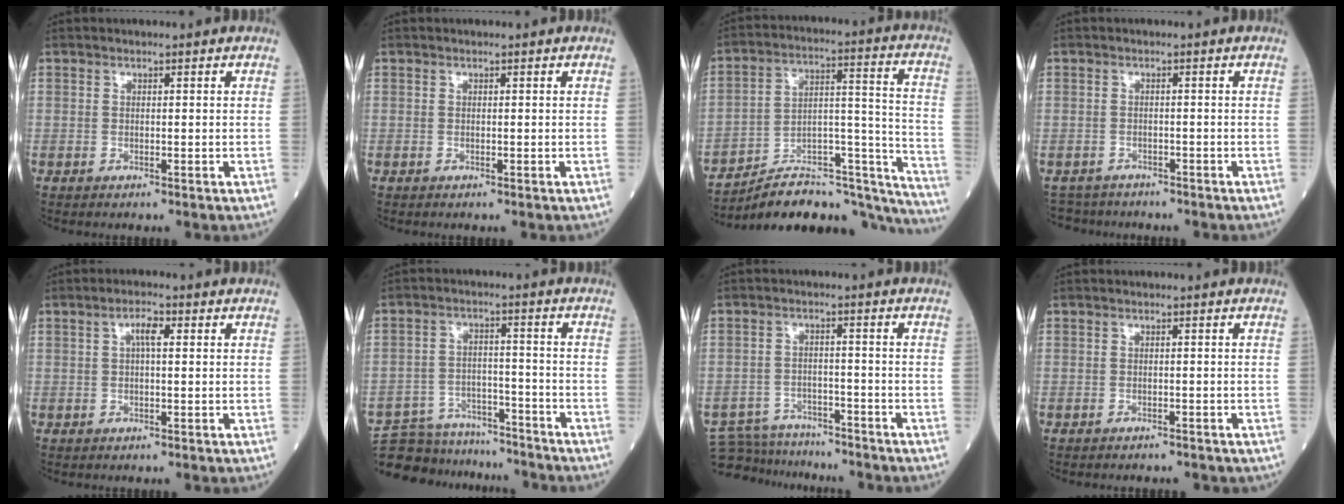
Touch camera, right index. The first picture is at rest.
{"total": 0.0}
{"total": 23.9, "force": [-22.3, 5.1, 7.0], "torque": [-0.051, 0.058, -0.319]}
{"total": 4.1, "force": [-3.6, 1.9, -0.8], "torque": [0.011, -0.002, -0.065]}
{"total": 2.7, "force": [0.7, 0.7, 2.5], "torque": [-0.048, 0.007, 0.012]}
{"total": 14.7, "force": [-13.9, 4.3, 2.1], "torque": [-0.045, 0.024, -0.205]}
{"total": 9.5, "force": [-9.0, 2.8, 0.4], "torque": [-0.009, 0.015, -0.138]}
{"total": 3.4, "force": [-2.9, 1.4, 0.9], "torque": [-0.017, -0.001, -0.030]}